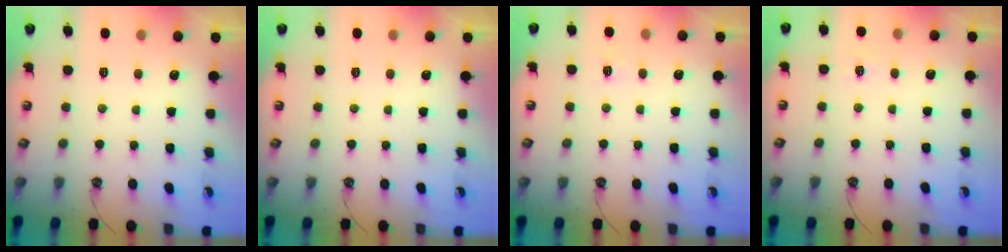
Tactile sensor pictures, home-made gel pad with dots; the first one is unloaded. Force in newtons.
{"total": 0.0}
{"total": 3.9, "press": 3.9, "slide": 0.4}
{"total": 4.1, "press": 4.0, "slide": 0.4}